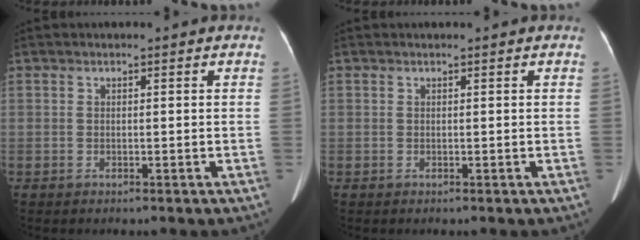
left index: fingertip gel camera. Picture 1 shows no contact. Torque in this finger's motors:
{"motor_torque": [-0.07, -0.09, -0.33, -0.05]}